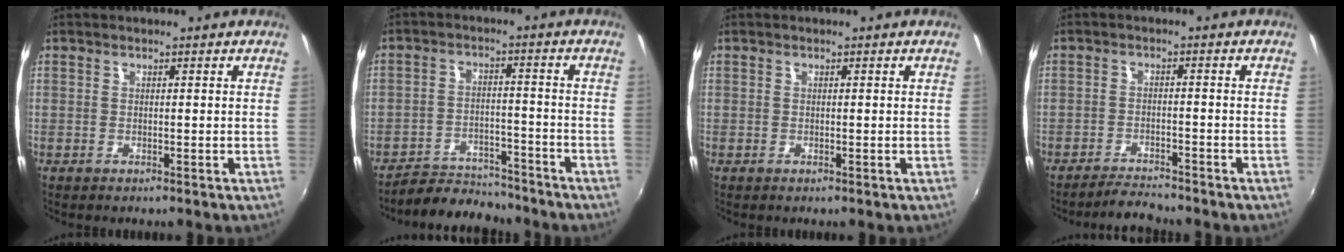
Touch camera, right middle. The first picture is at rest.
{"total": 8.6, "force": [-8.1, 2.4, 1.5], "torque": [-0.046, 0.007, -0.121]}
{"total": 0.0}
{"total": 4.6, "force": [-4.5, 0.2, 1.0], "torque": [-0.039, -0.009, -0.078]}